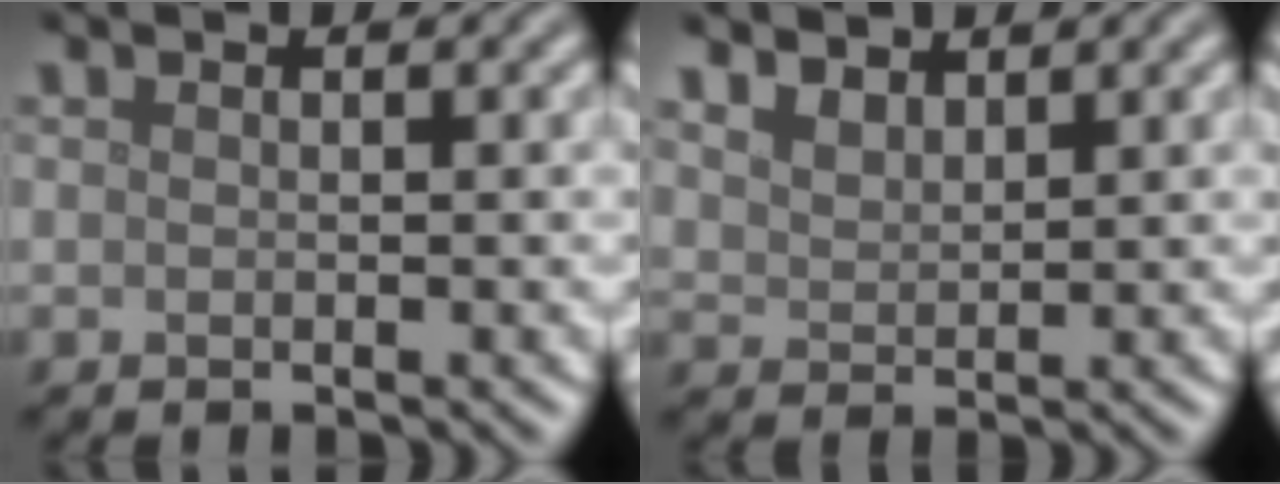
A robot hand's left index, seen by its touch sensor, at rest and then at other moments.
{"total": 2.9, "force": [2.4, 1.3, 0.9], "torque": [-0.028, 0.000, 0.051]}